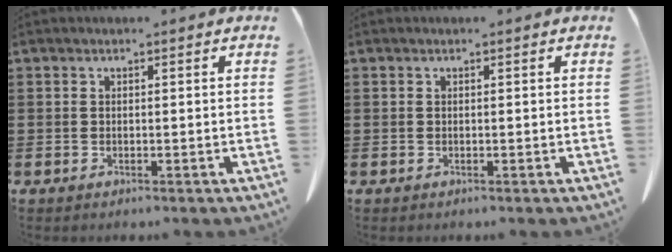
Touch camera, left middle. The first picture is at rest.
{"total": 0.0}